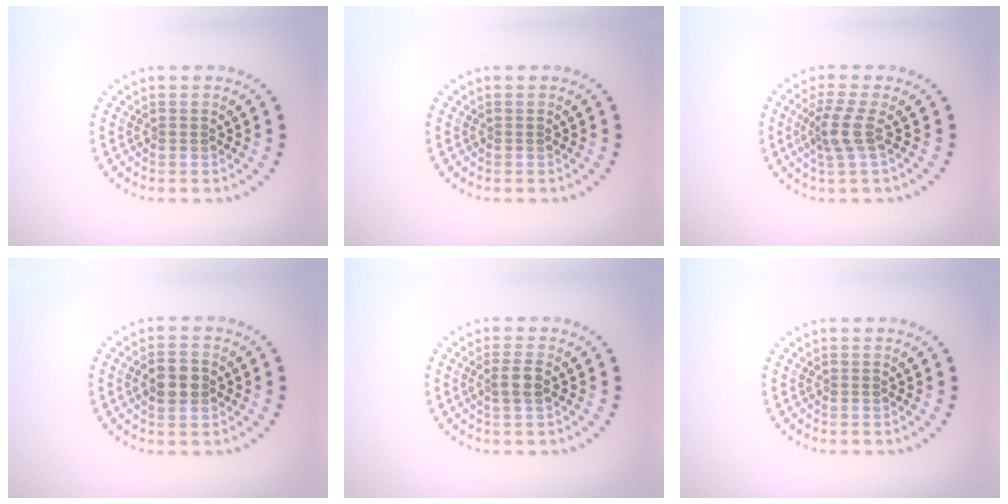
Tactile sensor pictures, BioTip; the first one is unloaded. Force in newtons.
{"total": 0.0}
{"total": 2.6, "press": 2.0, "slide": 1.7}
{"total": 3.3, "press": 3.3, "slide": 0.0}
{"total": 1.7, "press": 1.5, "slide": 0.8}
{"total": 0.0}